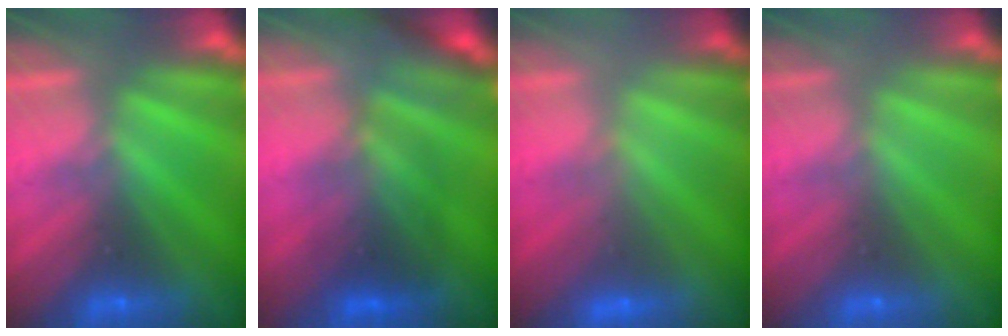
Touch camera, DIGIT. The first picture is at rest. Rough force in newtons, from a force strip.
{"total": 2.3}
{"total": 2.4}
{"total": 4.4}